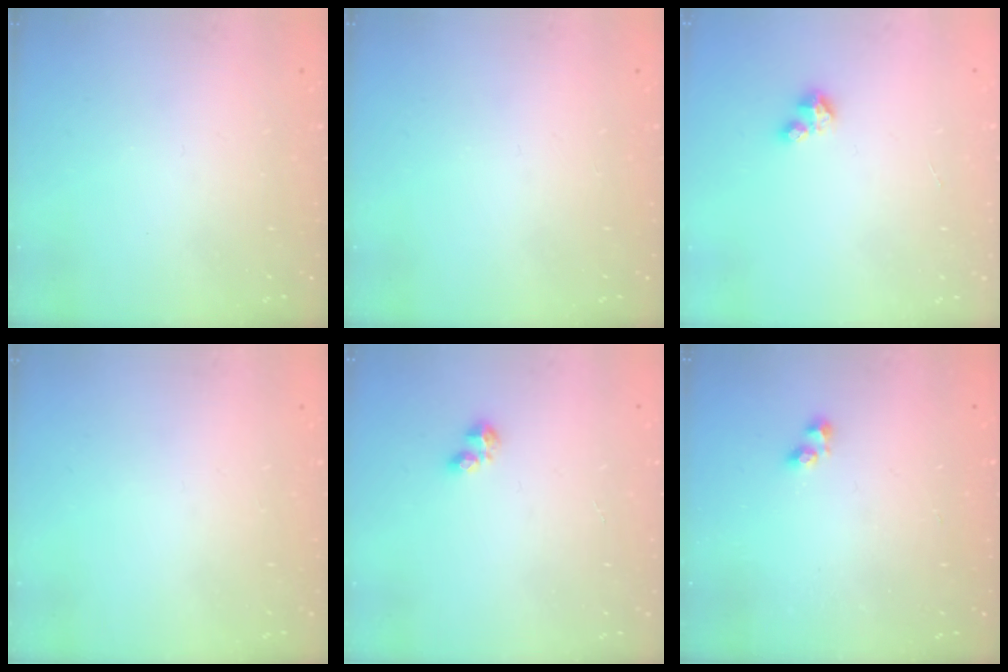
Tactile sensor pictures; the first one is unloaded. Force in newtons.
{"total": 0.0}
{"total": 2.7, "press": 2.7, "slide": 0.3}
{"total": 0.0}
{"total": 3.1, "press": 3.0, "slide": 0.5}
{"total": 0.9, "press": 0.4, "slide": 0.8}